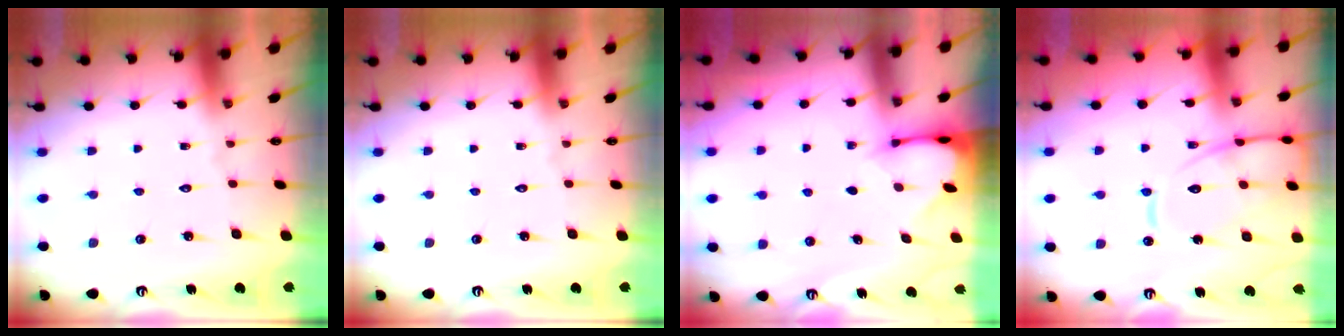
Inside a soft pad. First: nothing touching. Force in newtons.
{"total": 0.0}
{"total": 2.7, "press": 2.7, "slide": 0.3}
{"total": 13.8, "press": 13.7, "slide": 1.3}